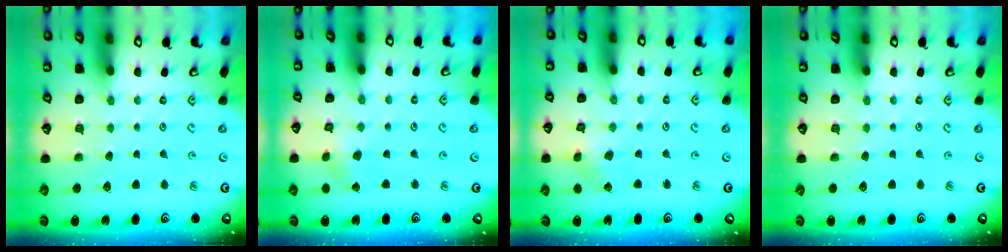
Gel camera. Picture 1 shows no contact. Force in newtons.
{"total": 2.6, "press": 2.6, "slide": 0.3}
{"total": 2.7, "press": 2.7, "slide": 0.1}
{"total": 0.0}